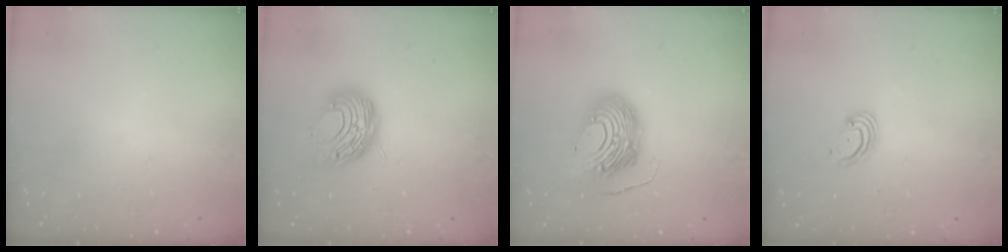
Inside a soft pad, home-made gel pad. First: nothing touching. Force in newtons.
{"total": 10.1, "press": 10.1, "slide": 0.8}
{"total": 13.8, "press": 13.7, "slide": 1.3}
{"total": 3.0, "press": 3.0, "slide": 0.2}